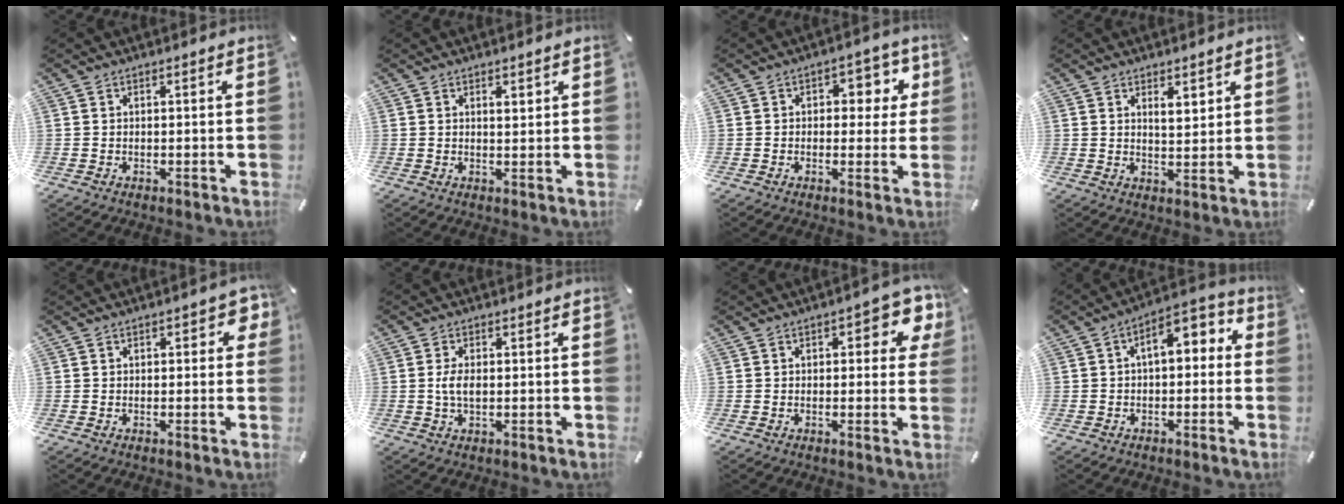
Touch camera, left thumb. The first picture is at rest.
{"total": 1.8, "force": [1.0, 0.8, 1.2], "torque": [-0.018, -0.002, 0.016]}
{"total": 6.9, "force": [1.6, 4.7, 4.8], "torque": [-0.046, -0.003, 0.016]}
{"total": 4.1, "force": [2.8, 1.9, 2.3], "torque": [-0.018, -0.018, 0.044]}
{"total": 3.3, "force": [0.5, 1.7, 2.7], "torque": [-0.031, 0.002, 0.001]}
{"total": 3.4, "force": [0.1, 1.9, 2.9], "torque": [-0.080, -0.003, -0.006]}
{"total": 6.6, "force": [2.3, 3.1, 5.4], "torque": [-0.067, -0.005, 0.031]}
{"total": 7.4, "force": [1.2, 4.3, 5.9], "torque": [-0.084, -0.006, 0.012]}